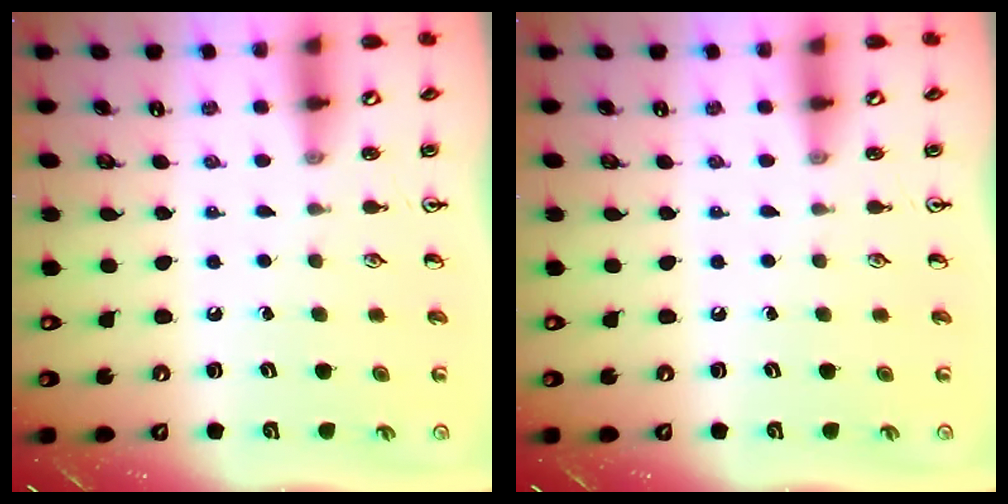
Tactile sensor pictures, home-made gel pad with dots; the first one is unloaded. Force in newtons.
{"total": 0.0}